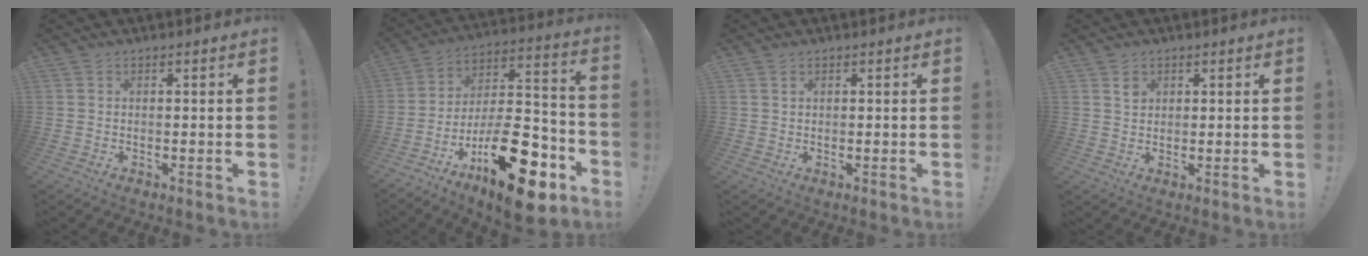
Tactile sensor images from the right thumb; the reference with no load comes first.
{"total": 25.0, "force": [-12.4, 10.1, 19.2], "torque": [-0.303, 0.084, -0.195]}
{"total": 1.1, "force": [0.7, 0.6, 0.6], "torque": [-0.010, -0.001, 0.012]}
{"total": 2.3, "force": [1.3, 1.8, 0.6], "torque": [0.004, -0.007, 0.021]}